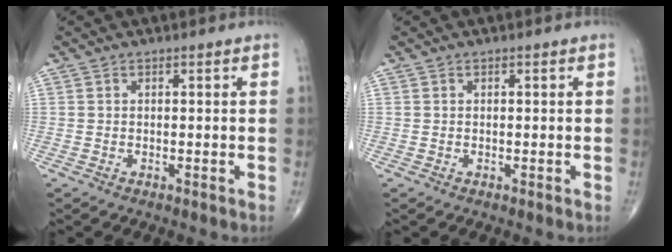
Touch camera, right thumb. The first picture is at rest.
{"total": 0.0}